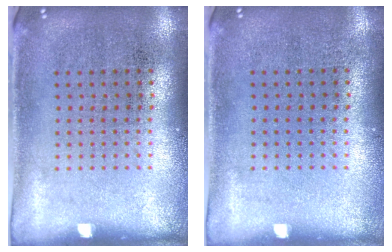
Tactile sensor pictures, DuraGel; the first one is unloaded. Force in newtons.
{"total": 0.0}